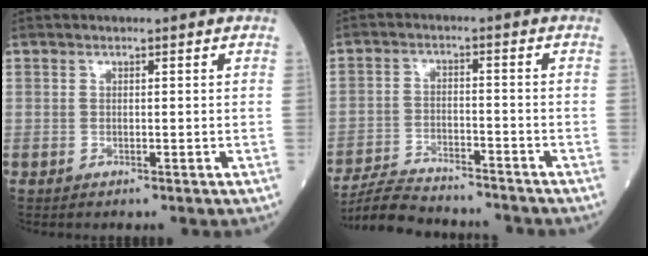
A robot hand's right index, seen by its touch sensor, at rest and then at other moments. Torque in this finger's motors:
{"motor_torque": [-0.03, -0.48, 0.23, 0.05]}